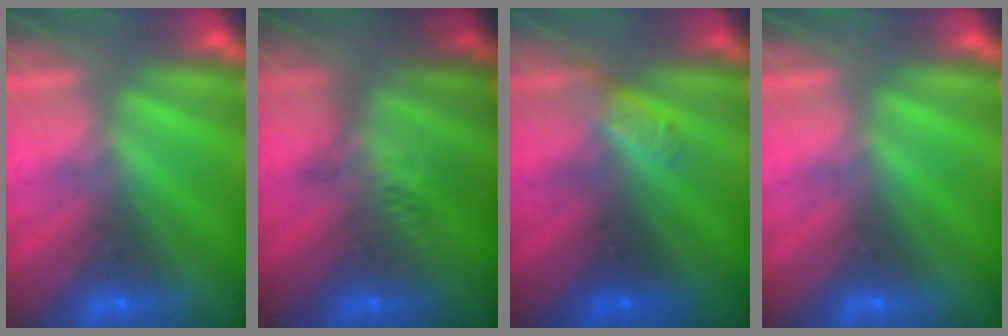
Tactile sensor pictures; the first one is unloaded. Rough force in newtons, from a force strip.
{"total": 2.6}
{"total": 2.9}
{"total": 0.0}